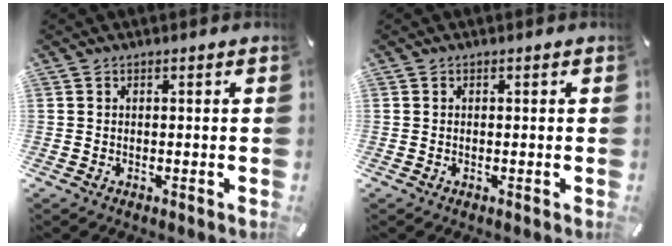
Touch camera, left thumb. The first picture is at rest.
{"total": 0.0}